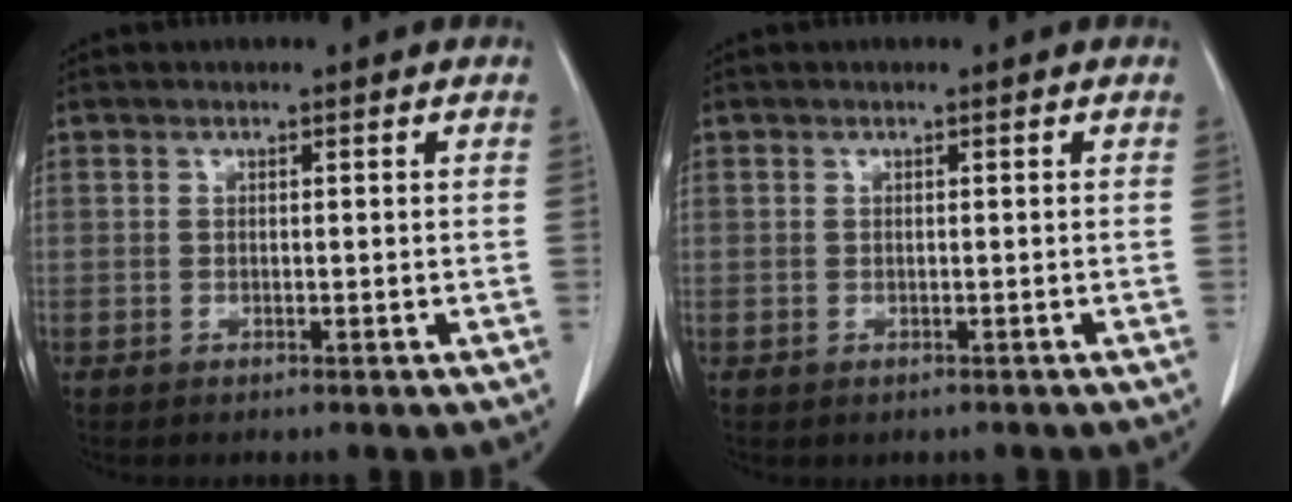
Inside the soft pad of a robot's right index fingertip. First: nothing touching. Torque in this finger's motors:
{"motor_torque": [-0.76, -0.24, -0.31, -0.11]}